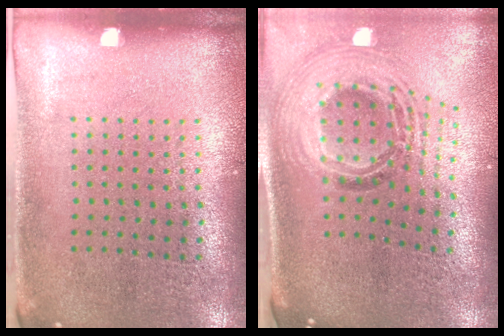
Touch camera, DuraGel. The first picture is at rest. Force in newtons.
{"total": 2.2, "press": 1.6, "slide": 1.4}